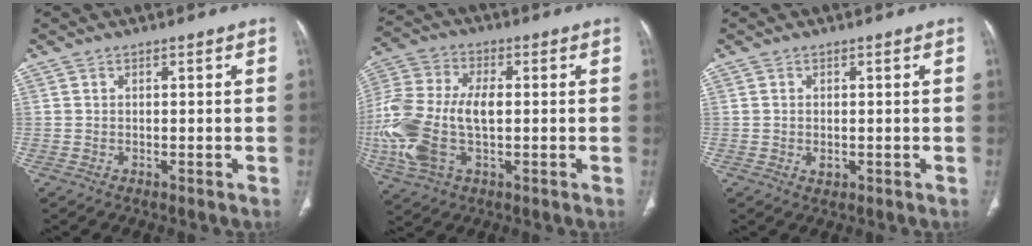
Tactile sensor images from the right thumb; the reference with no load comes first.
{"total": 17.6, "force": [-1.8, 9.6, 14.6], "torque": [-0.353, 0.006, -0.031]}
{"total": 1.4, "force": [-0.2, 1.0, 1.0], "torque": [-0.016, -0.003, -0.002]}